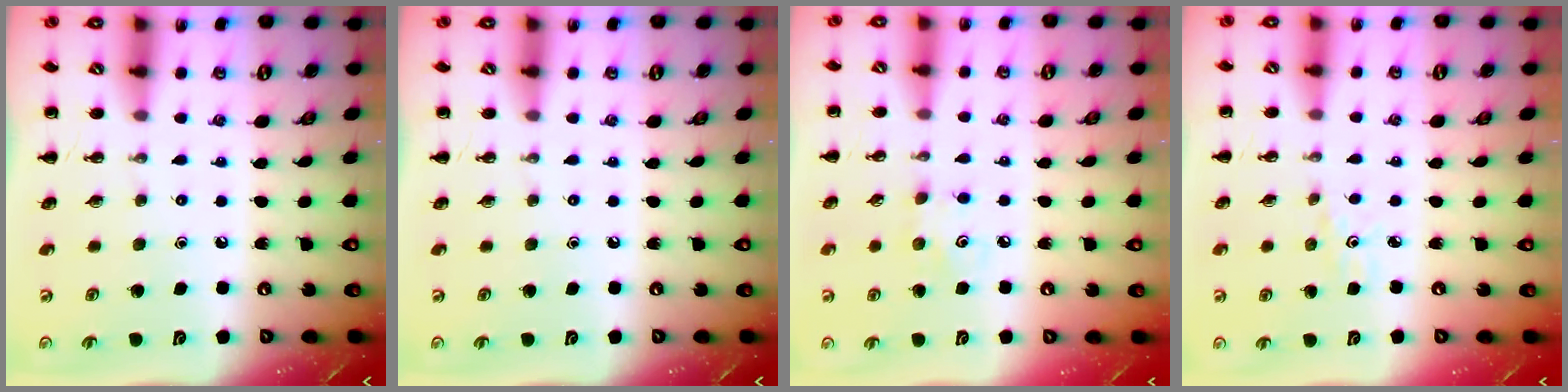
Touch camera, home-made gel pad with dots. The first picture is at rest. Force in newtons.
{"total": 0.0}
{"total": 3.6, "press": 3.5, "slide": 0.9}
{"total": 2.0, "press": 1.9, "slide": 0.7}